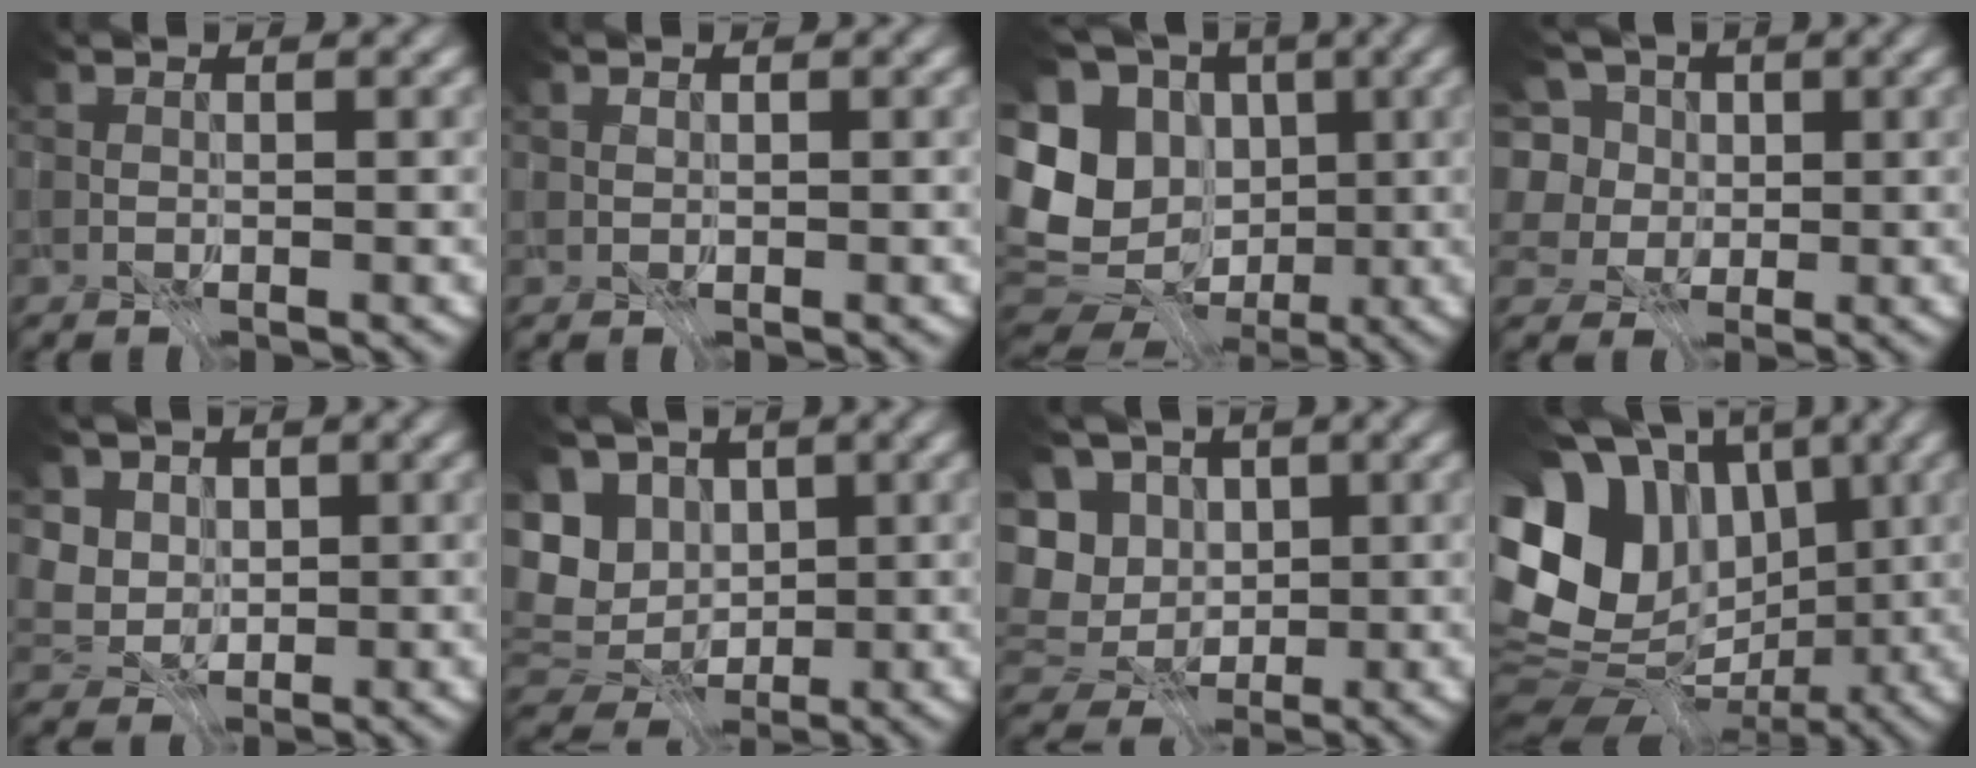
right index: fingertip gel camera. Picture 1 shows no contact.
{"total": 2.0, "force": [1.2, 1.3, 0.9], "torque": [-0.013, 0.006, 0.015]}
{"total": 12.6, "force": [-2.9, 10.1, 6.9], "torque": [-0.157, -0.001, -0.041]}
{"total": 5.7, "force": [1.9, 4.3, 3.2], "torque": [-0.078, 0.019, 0.004]}
{"total": 5.8, "force": [2.2, 4.5, 3.0], "torque": [-0.063, 0.004, 0.019]}
{"total": 8.2, "force": [0.1, 6.4, 5.0], "torque": [-0.097, 0.002, 0.000]}
{"total": 8.8, "force": [0.1, 7.6, 4.5], "torque": [-0.117, 0.008, -0.005]}
{"total": 10.9, "force": [0.1, 8.2, 7.1], "torque": [-0.143, 0.009, 0.028]}